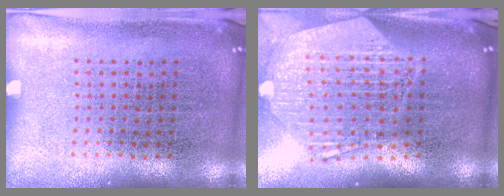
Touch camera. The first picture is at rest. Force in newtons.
{"total": 2.8, "press": 2.2, "slide": 1.7}